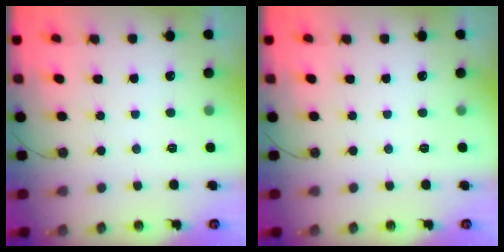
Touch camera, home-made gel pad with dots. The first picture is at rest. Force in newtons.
{"total": 0.0}